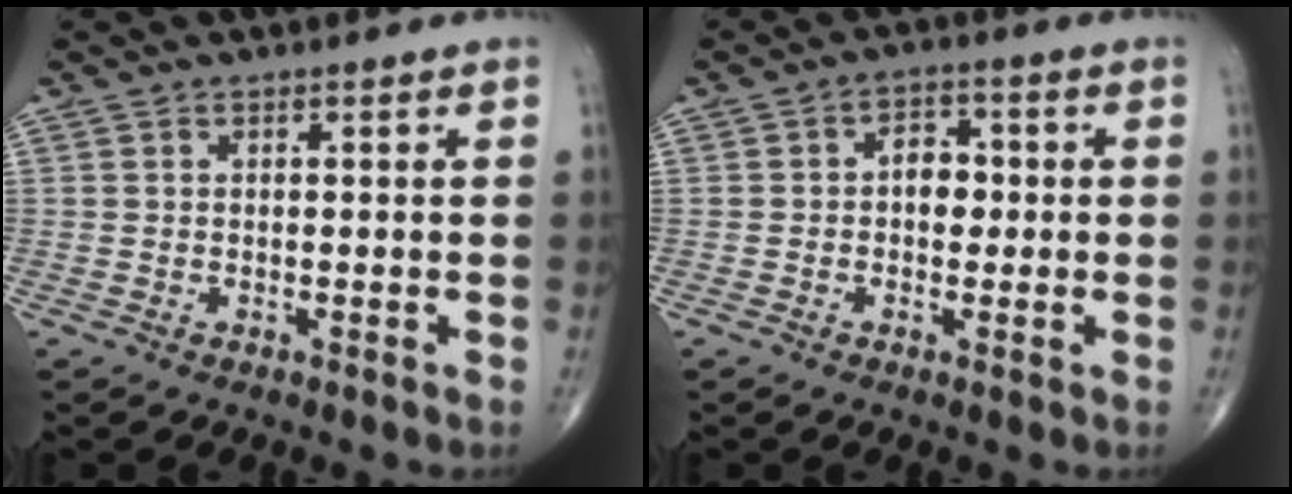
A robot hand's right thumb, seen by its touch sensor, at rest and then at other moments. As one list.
[{"total": 5.1, "force": [0.1, 3.7, 3.6], "torque": [-0.027, 0.009, -0.004]}]